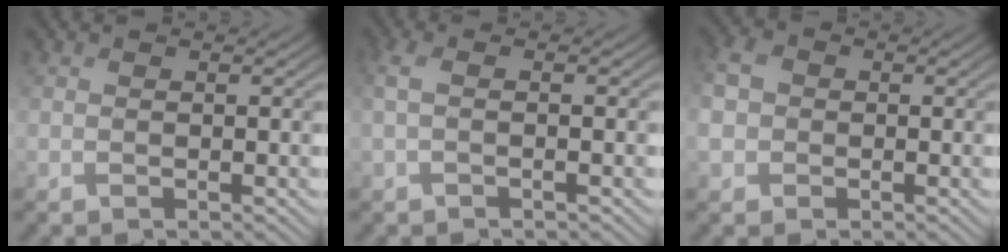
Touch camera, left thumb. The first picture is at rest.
{"total": 1.9, "force": [0.2, 0.0, 1.9], "torque": [-0.040, 0.003, -0.006]}
{"total": 3.6, "force": [-0.4, 3.2, 1.6], "torque": [-0.061, 0.000, -0.014]}